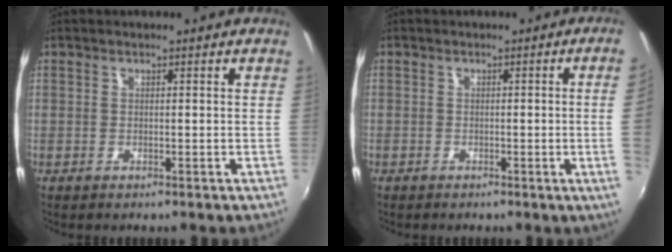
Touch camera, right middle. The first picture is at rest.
{"total": 3.4, "force": [-0.1, -1.7, 3.0], "torque": [-0.049, -0.010, 0.005]}